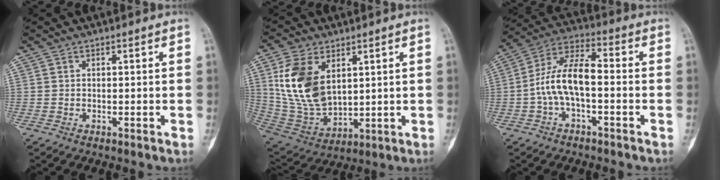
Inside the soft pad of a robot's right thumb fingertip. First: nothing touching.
{"total": 15.8, "force": [4.8, 9.8, 11.5], "torque": [-0.212, -0.021, 0.112]}
{"total": 10.7, "force": [-1.8, 4.8, 9.4], "torque": [-0.181, 0.046, -0.041]}